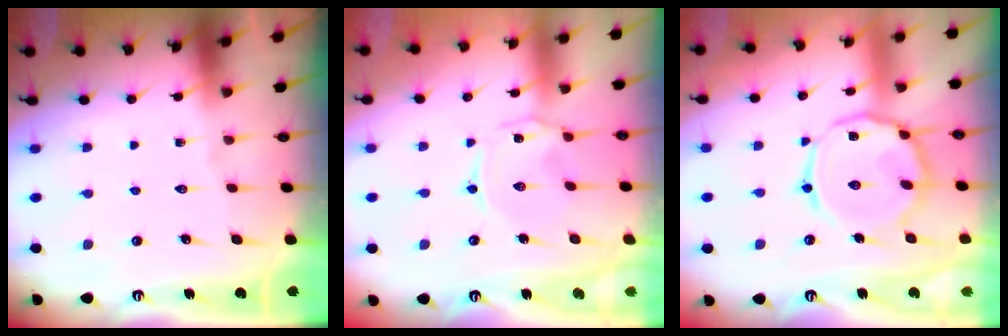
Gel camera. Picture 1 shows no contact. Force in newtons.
{"total": 1.2, "press": 1.1, "slide": 0.4}
{"total": 14.5, "press": 14.5, "slide": 1.2}